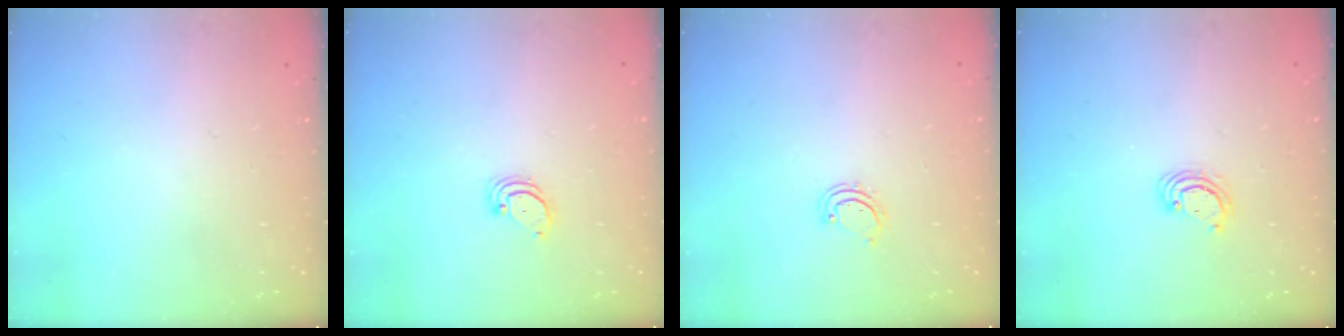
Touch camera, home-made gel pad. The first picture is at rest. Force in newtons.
{"total": 2.2, "press": 2.2, "slide": 0.3}
{"total": 2.5, "press": 2.5, "slide": 0.3}
{"total": 3.1, "press": 3.1, "slide": 0.3}